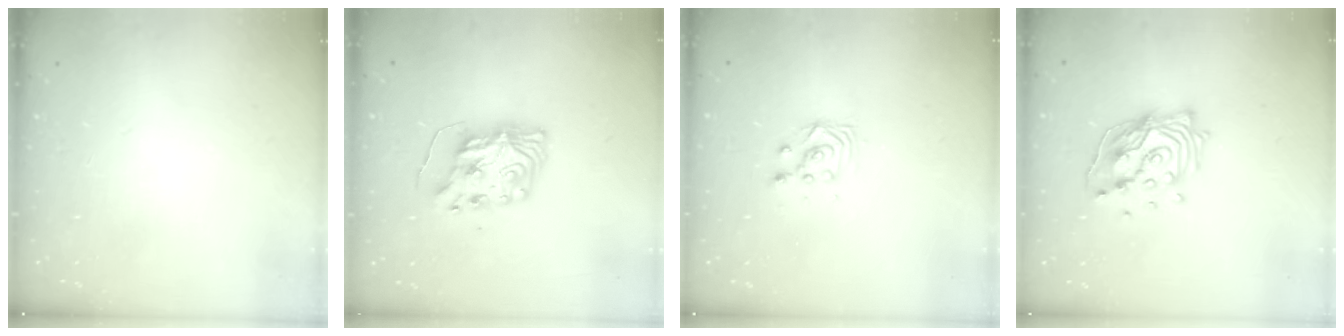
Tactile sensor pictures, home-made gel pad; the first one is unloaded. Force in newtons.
{"total": 9.1, "press": 9.0, "slide": 0.6}
{"total": 2.9, "press": 2.9, "slide": 0.4}
{"total": 15.9, "press": 15.9, "slide": 1.5}